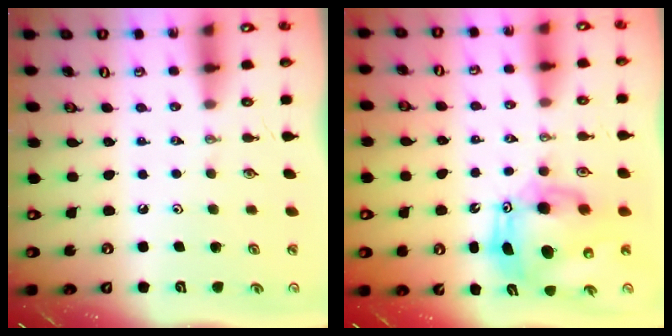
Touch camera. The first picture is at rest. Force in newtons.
{"total": 13.0, "press": 12.8, "slide": 2.3}